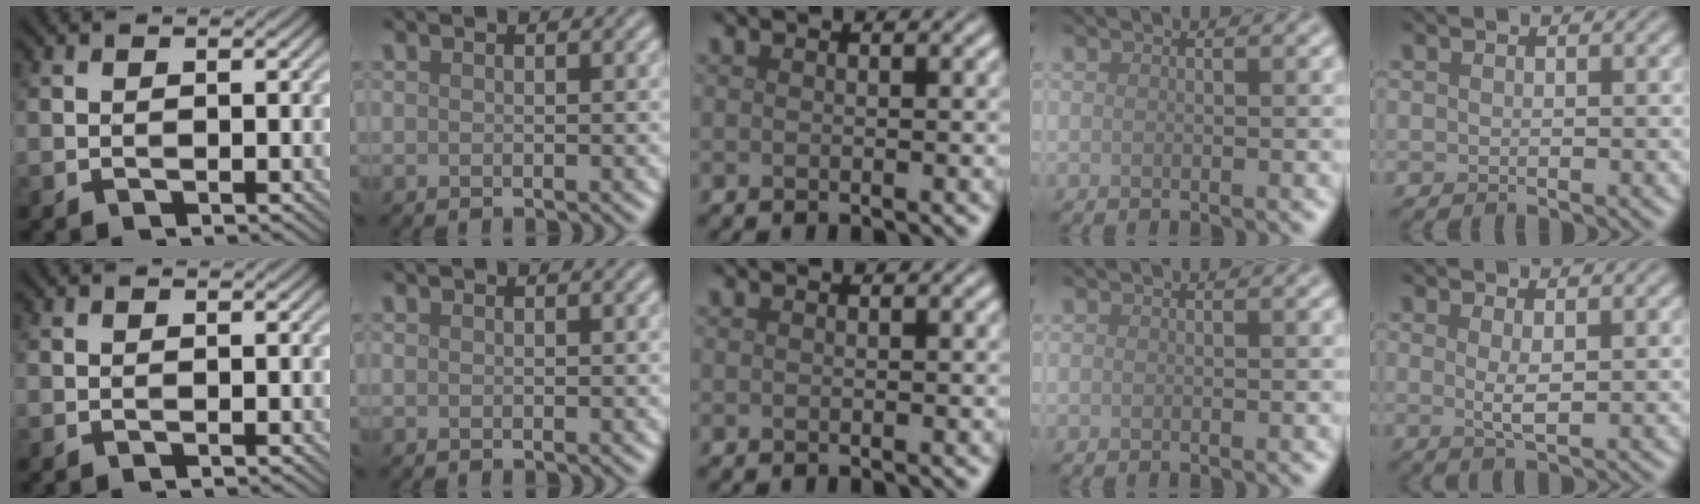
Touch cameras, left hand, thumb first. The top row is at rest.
{"little": {"total": 1.9, "force": [0.5, 0.4, 1.7], "torque": [-0.035, -0.005, 0.012]}}